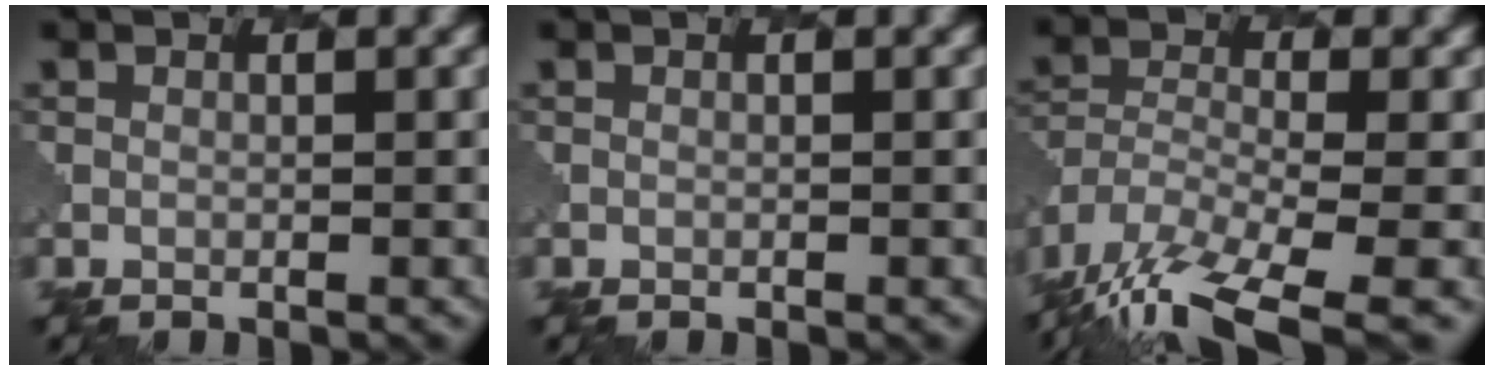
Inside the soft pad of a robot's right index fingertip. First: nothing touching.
{"total": 0.0}
{"total": 11.9, "force": [-8.4, 4.3, 7.4], "torque": [-0.164, -0.030, -0.136]}